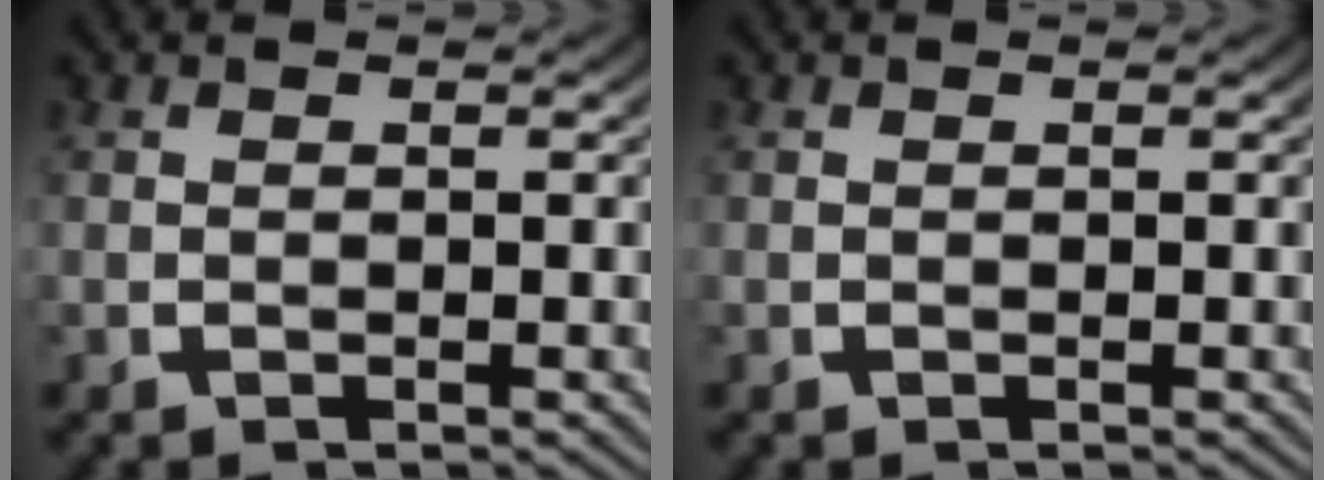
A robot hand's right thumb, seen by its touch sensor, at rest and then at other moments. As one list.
[{"total": 0.0}]